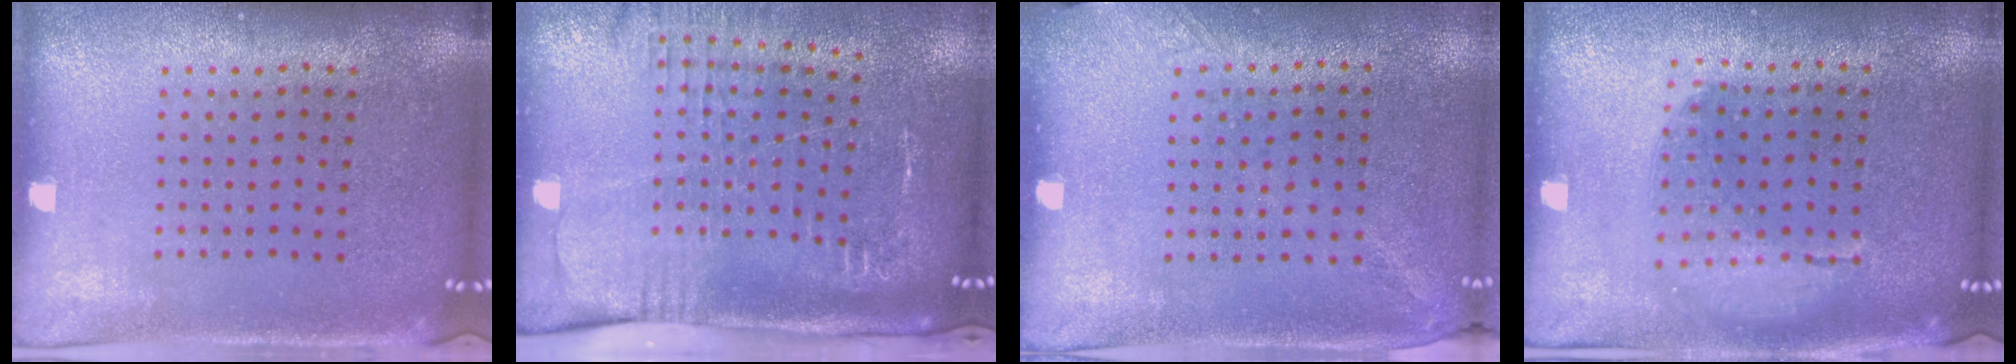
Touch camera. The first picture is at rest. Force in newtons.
{"total": 2.6, "press": 2.0, "slide": 1.7}
{"total": 1.3, "press": 1.0, "slide": 0.9}
{"total": 1.3, "press": 1.1, "slide": 0.6}